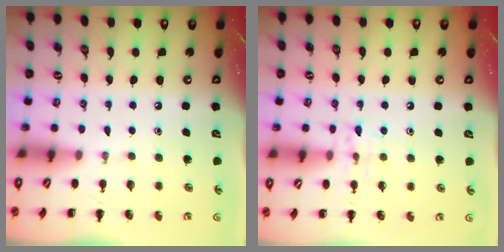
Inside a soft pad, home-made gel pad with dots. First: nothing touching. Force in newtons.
{"total": 7.0, "press": 6.9, "slide": 1.1}